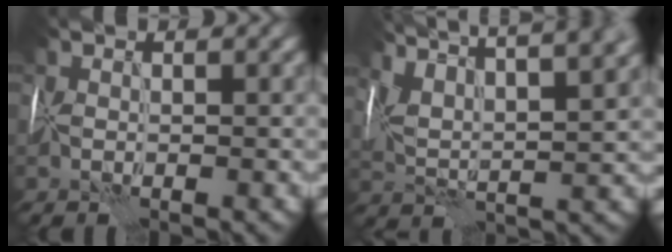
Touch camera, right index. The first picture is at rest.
{"total": 11.1, "force": [7.9, 3.4, 7.1], "torque": [-0.129, 0.044, 0.106]}